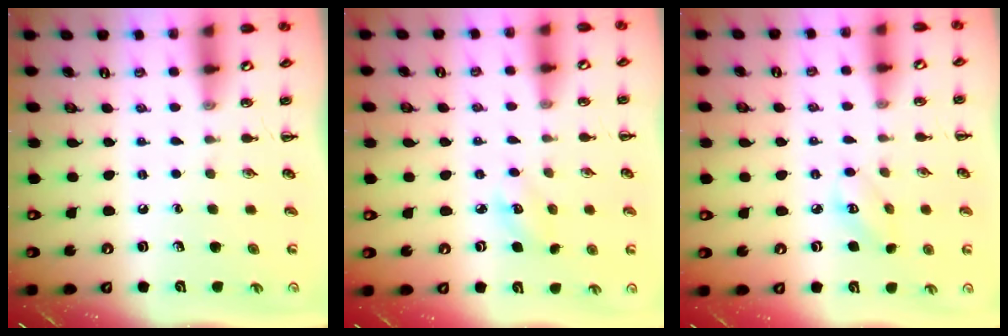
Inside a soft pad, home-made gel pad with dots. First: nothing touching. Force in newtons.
{"total": 3.9, "press": 3.7, "slide": 1.0}
{"total": 3.2, "press": 3.1, "slide": 0.6}